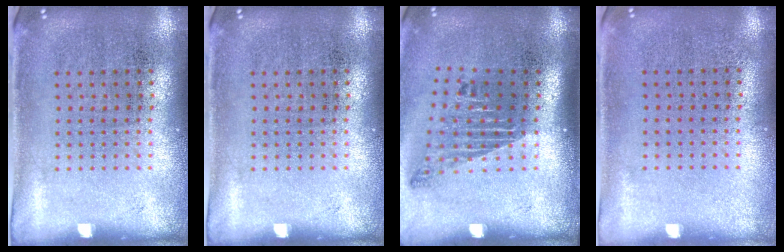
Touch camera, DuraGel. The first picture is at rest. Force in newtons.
{"total": 0.0}
{"total": 1.8, "press": 1.2, "slide": 1.4}
{"total": 0.0}